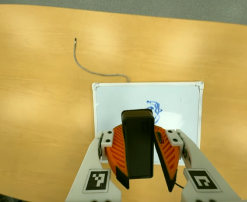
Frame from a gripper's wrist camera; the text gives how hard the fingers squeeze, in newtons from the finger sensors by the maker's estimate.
{"total": 7.9, "left": 9.0, "right": 6.9}